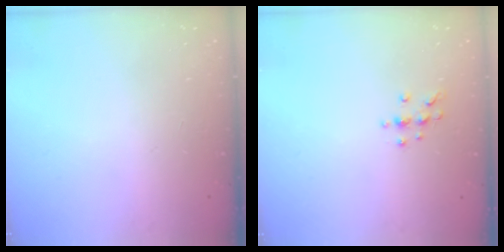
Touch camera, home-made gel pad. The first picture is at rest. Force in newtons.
{"total": 6.3, "press": 6.2, "slide": 0.7}